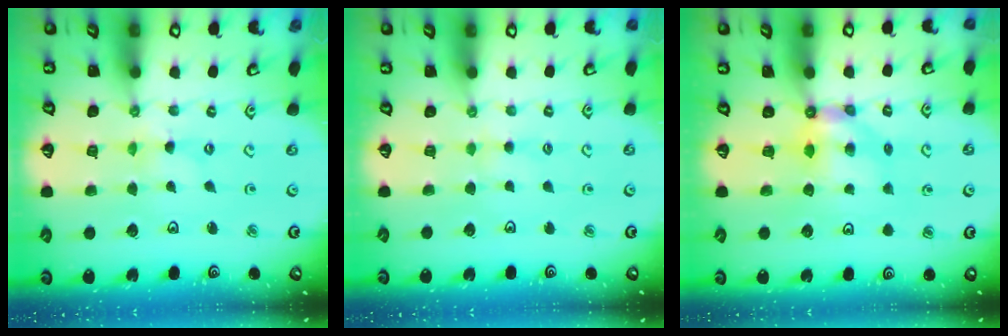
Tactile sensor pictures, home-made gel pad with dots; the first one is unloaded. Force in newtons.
{"total": 2.0, "press": 1.9, "slide": 0.4}
{"total": 5.8, "press": 5.8, "slide": 0.3}